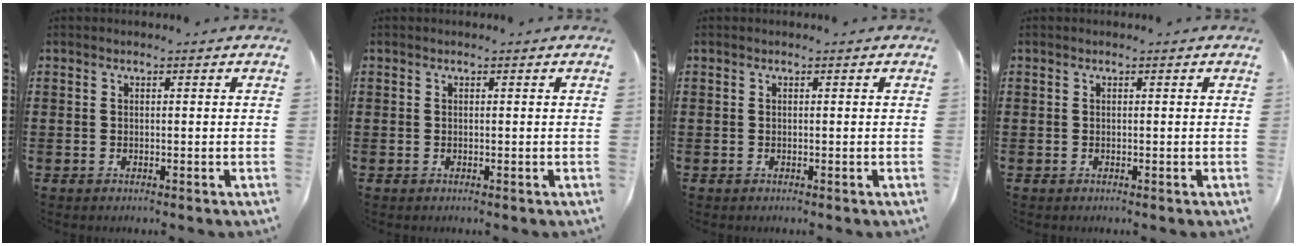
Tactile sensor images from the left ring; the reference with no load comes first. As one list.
[{"total": 0.0}, {"total": 0.0}, {"total": 0.0}]